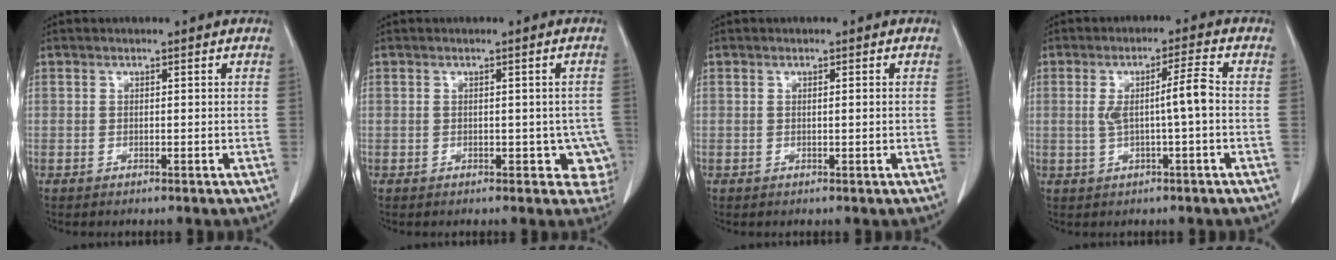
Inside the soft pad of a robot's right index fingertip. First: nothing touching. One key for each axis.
{"total": 4.2, "fx": -0.7, "fy": 2.9, "fz": 2.9, "tx": -0.005, "ty": 0.012, "tz": -0.004}
{"total": 0.6, "fx": 0.0, "fy": 0.0, "fz": 0.6, "tx": -0.012, "ty": 0.000, "tz": 0.002}
{"total": 5.5, "fx": -0.2, "fy": -0.1, "fz": 5.5, "tx": -0.094, "ty": 0.014, "tz": 0.002}